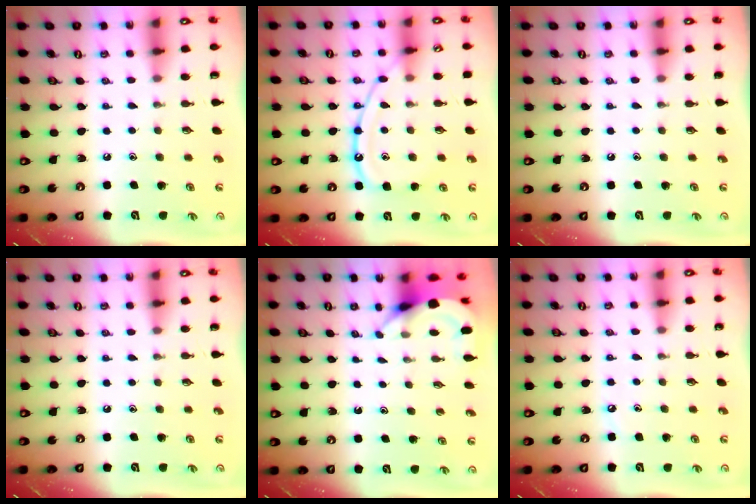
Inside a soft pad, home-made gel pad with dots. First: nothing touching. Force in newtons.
{"total": 12.9, "press": 12.8, "slide": 1.3}
{"total": 0.0}
{"total": 0.0}
{"total": 3.7, "press": 3.7, "slide": 0.2}
{"total": 2.4, "press": 2.4, "slide": 0.3}